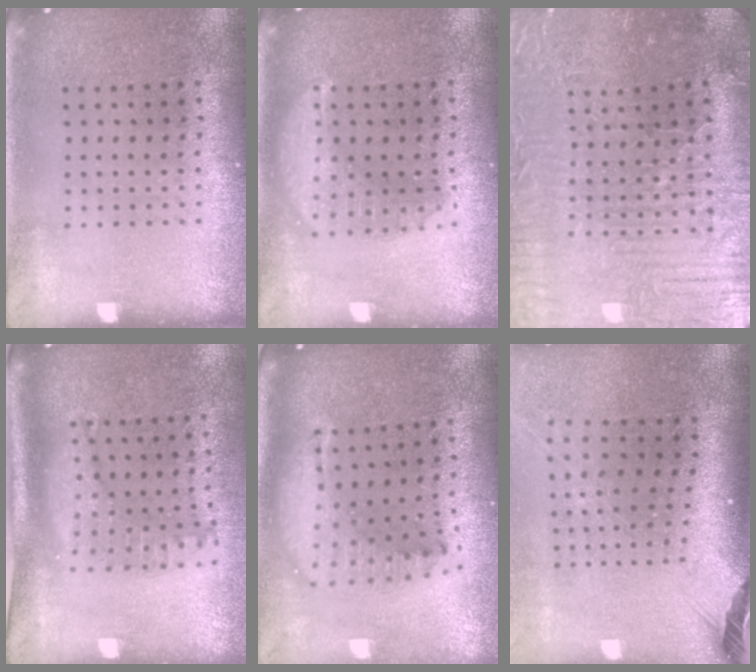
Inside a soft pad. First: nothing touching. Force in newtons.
{"total": 2.9, "press": 2.9, "slide": 0.3}
{"total": 2.3, "press": 2.2, "slide": 0.4}
{"total": 1.4, "press": 1.3, "slide": 0.4}
{"total": 1.8, "press": 1.5, "slide": 0.9}
{"total": 2.6, "press": 1.8, "slide": 1.8}